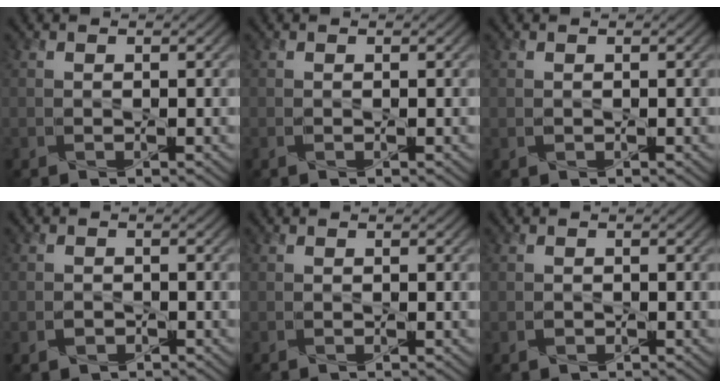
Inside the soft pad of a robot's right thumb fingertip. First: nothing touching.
{"total": 0.0}
{"total": 0.0}
{"total": 1.3, "force": [-0.7, 1.0, 0.5], "torque": [-0.009, -0.002, -0.014]}
{"total": 0.0}
{"total": 0.7, "force": [-0.3, 0.6, 0.2], "torque": [-0.003, -0.004, -0.008]}